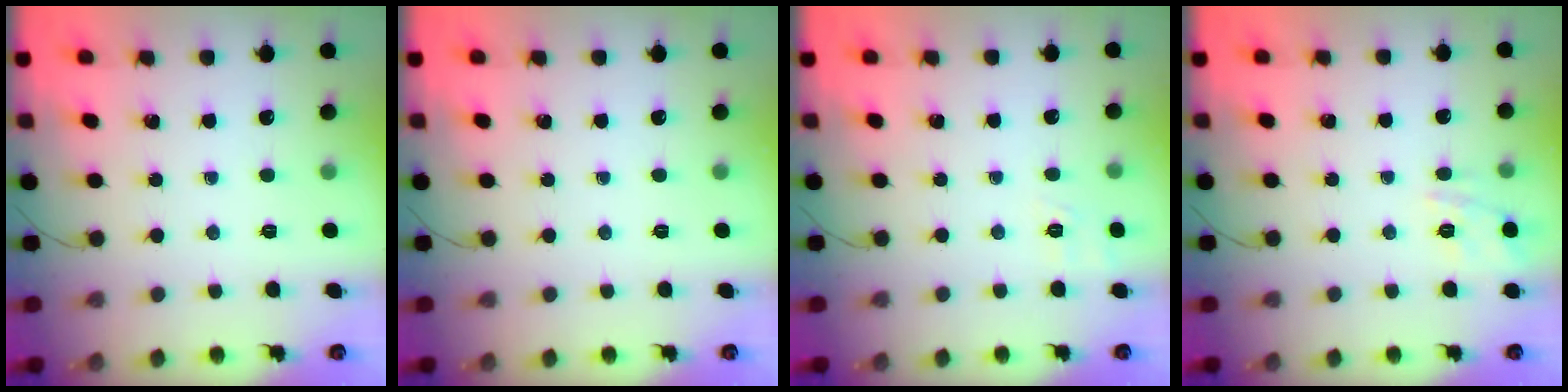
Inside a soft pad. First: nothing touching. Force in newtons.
{"total": 0.0}
{"total": 1.9, "press": 0.7, "slide": 1.7}
{"total": 11.4, "press": 11.4, "slide": 1.0}